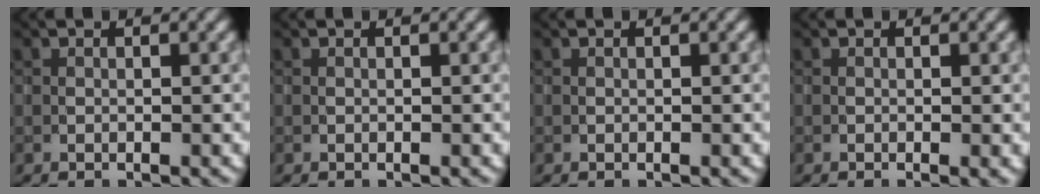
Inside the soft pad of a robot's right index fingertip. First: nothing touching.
{"total": 0.0}
{"total": 0.0}
{"total": 0.8, "force": [-0.2, 0.1, 0.8], "torque": [-0.010, -0.005, -0.004]}